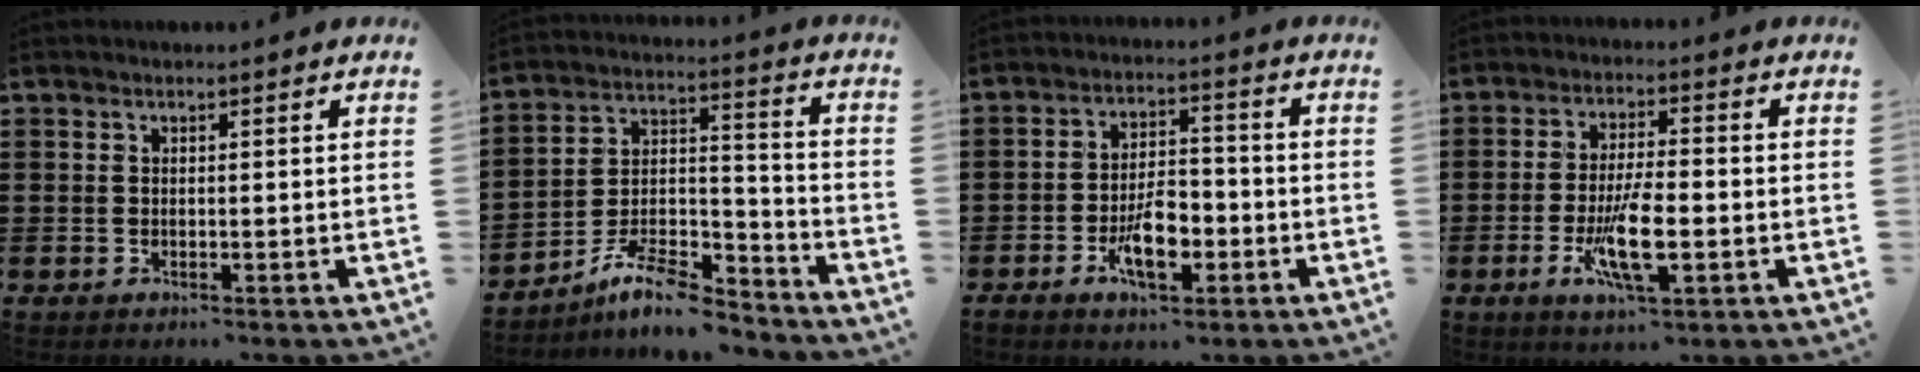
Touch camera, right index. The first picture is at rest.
{"total": 10.0, "force": [-8.5, 2.2, 4.8], "torque": [-0.091, 0.020, -0.163]}
{"total": 7.5, "force": [-2.9, 3.4, 6.0], "torque": [-0.116, 0.002, -0.052]}
{"total": 9.2, "force": [-2.9, 2.6, 8.3], "torque": [-0.174, -0.015, -0.052]}